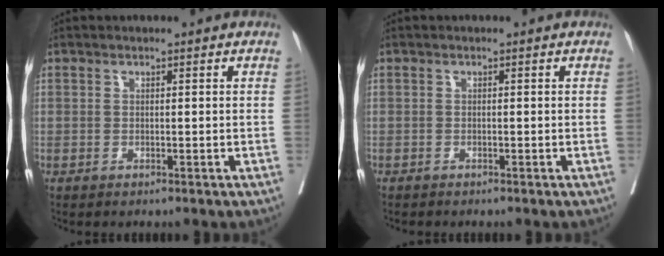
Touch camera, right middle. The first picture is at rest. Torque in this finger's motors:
{"motor_torque": [-0.16, -0.39, -0.07, 0.00]}